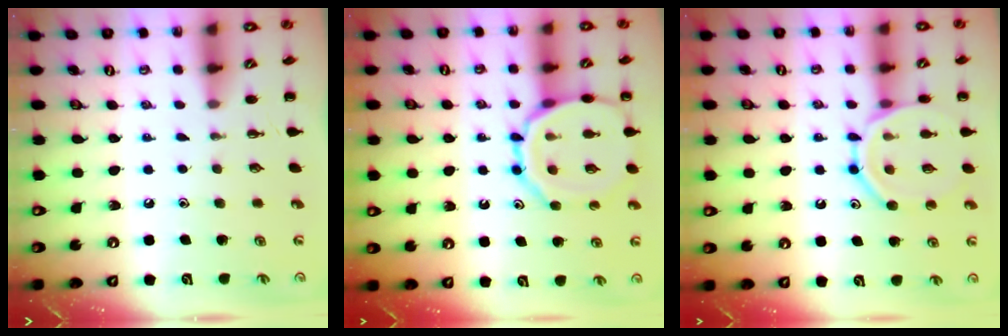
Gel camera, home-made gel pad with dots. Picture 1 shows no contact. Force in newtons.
{"total": 14.0, "press": 13.9, "slide": 1.3}
{"total": 14.2, "press": 14.2, "slide": 1.3}